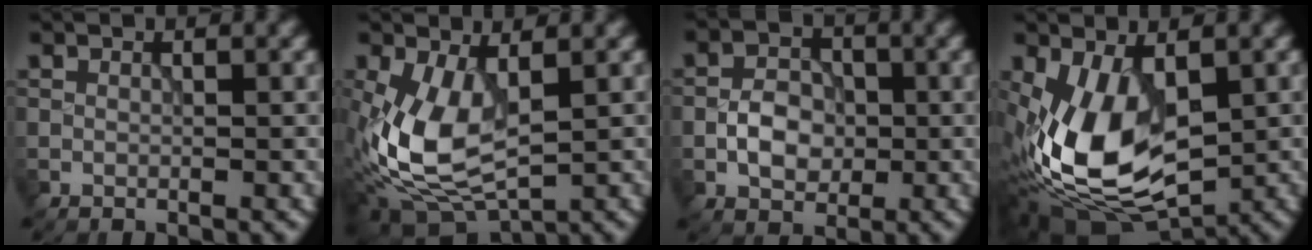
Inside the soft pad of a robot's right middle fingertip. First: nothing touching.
{"total": 7.2, "force": [0.3, 3.7, 6.2], "torque": [-0.141, 0.001, 0.006]}
{"total": 3.4, "force": [-0.7, 2.5, 2.1], "torque": [-0.035, 0.005, -0.015]}
{"total": 9.4, "force": [-0.4, 5.1, 7.8], "torque": [-0.170, -0.008, -0.006]}